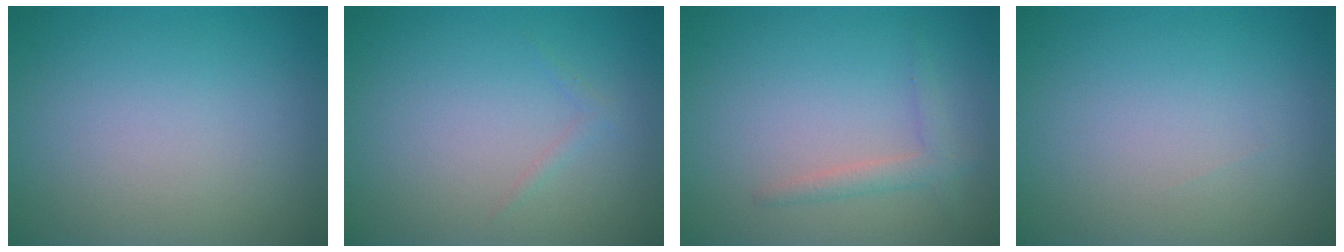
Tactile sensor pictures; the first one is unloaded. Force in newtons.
{"total": 0.6, "press": 0.6, "slide": 0.0}
{"total": 1.6, "press": 1.6, "slide": 0.0}
{"total": 0.0}